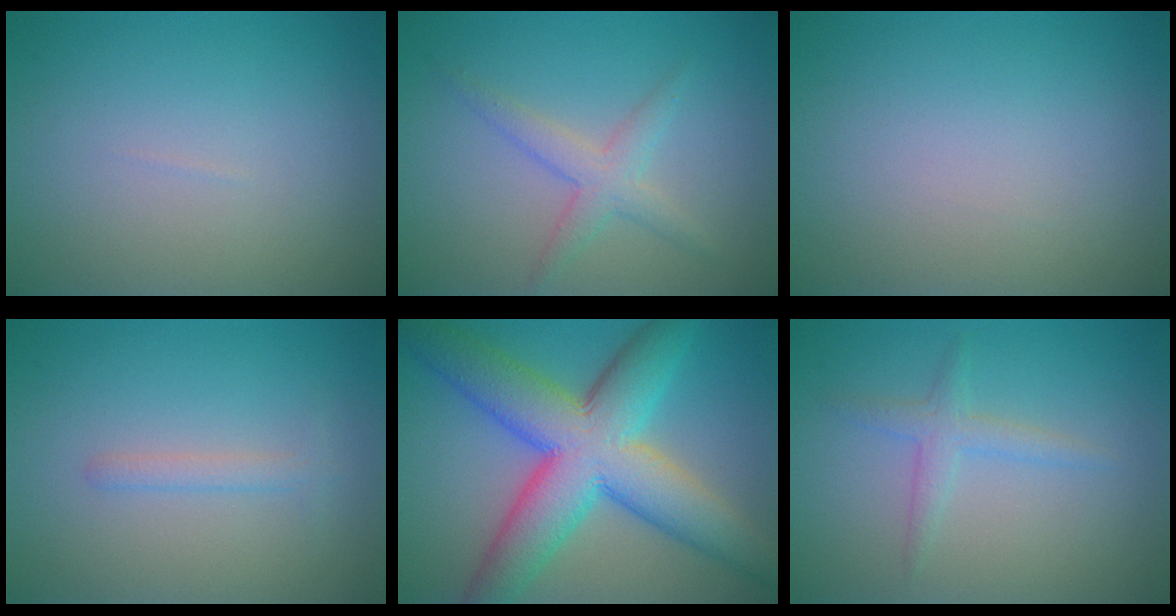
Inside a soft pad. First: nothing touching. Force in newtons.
{"total": 2.5, "press": 2.5, "slide": 0.2}
{"total": 0.0}
{"total": 1.2, "press": 1.2, "slide": 0.1}
{"total": 11.6, "press": 11.6, "slide": 0.2}
{"total": 1.8, "press": 1.8, "slide": 0.1}